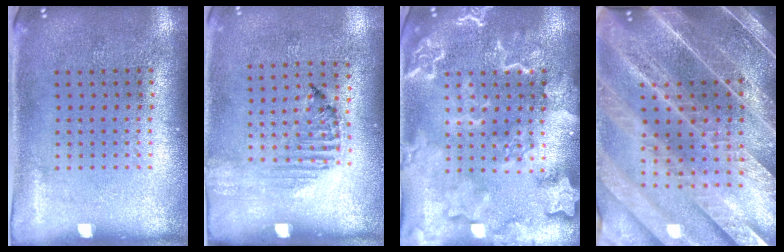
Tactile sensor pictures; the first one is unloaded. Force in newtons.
{"total": 1.2, "press": 1.2, "slide": 0.4}
{"total": 4.8, "press": 4.7, "slide": 0.7}
{"total": 5.3, "press": 4.5, "slide": 2.8}